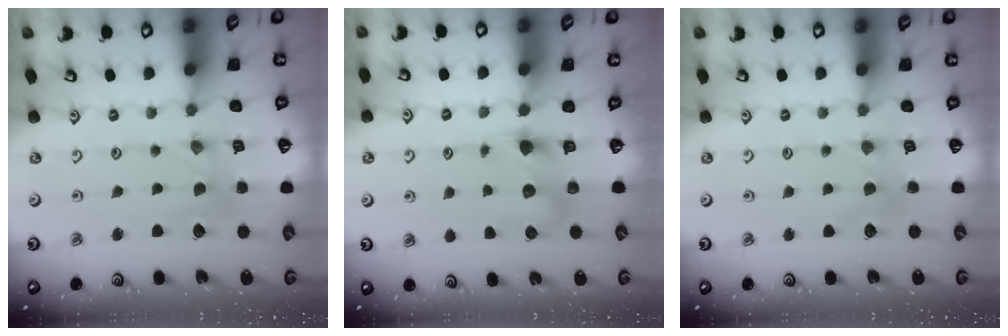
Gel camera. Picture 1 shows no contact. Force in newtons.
{"total": 7.3, "press": 7.2, "slide": 0.6}
{"total": 2.2, "press": 2.1, "slide": 0.4}